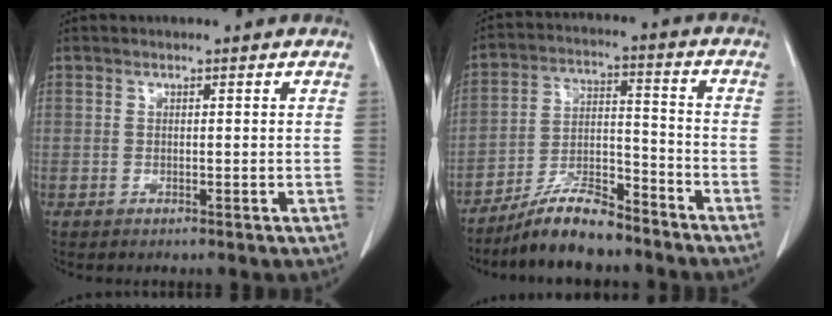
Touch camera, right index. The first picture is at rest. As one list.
[{"total": 10.2, "force": [-8.6, 2.4, 5.0], "torque": [-0.093, 0.006, -0.157]}]